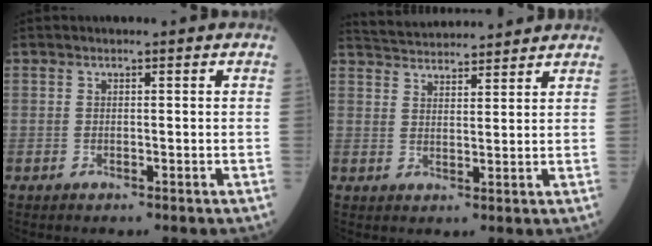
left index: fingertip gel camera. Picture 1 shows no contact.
{"total": 9.7, "force": [9.5, 1.0, 2.1], "torque": [-0.042, 0.030, 0.143]}